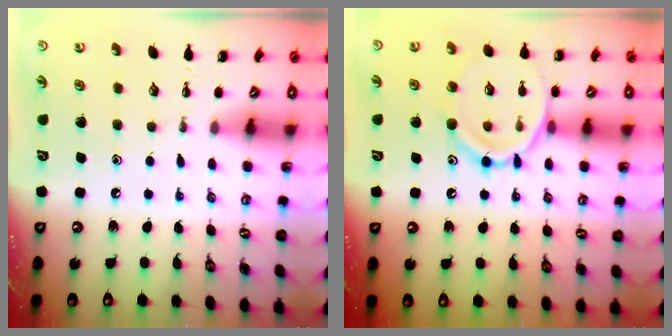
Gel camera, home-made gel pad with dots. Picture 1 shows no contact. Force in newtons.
{"total": 13.9, "press": 13.8, "slide": 1.2}